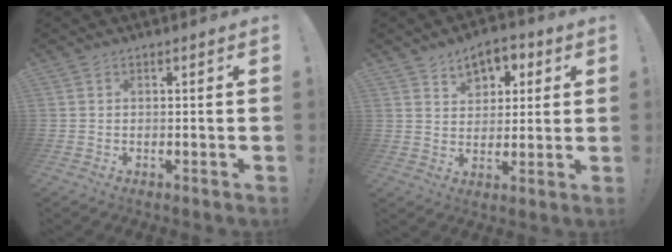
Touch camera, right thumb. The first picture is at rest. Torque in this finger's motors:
{"motor_torque": [0.03, 0.05, 0.00, 0.12, 0.14]}